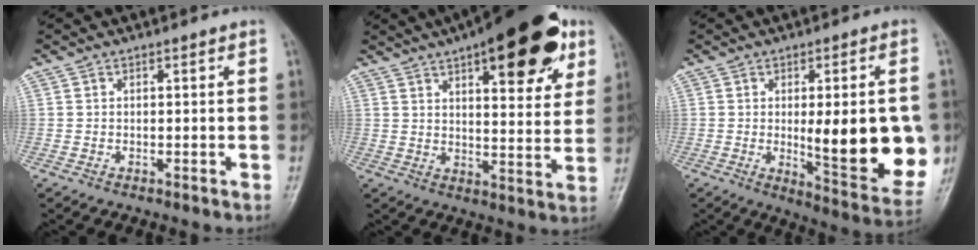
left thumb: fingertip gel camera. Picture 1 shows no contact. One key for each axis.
{"total": 22.0, "fx": 11.5, "fy": 8.0, "fz": 16.9, "tx": -0.202, "ty": -0.021, "tz": 0.159}
{"total": 18.6, "fx": -0.7, "fy": 5.8, "fz": 17.6, "tx": -0.211, "ty": -0.031, "tz": 0.006}